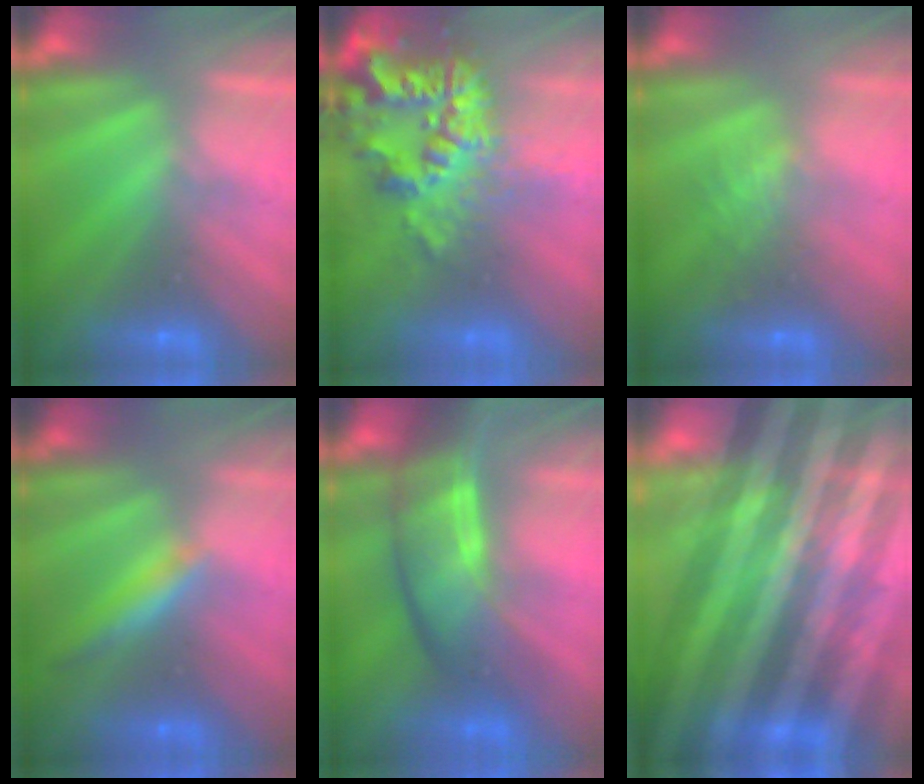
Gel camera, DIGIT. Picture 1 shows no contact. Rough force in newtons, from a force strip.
{"total": 8.2}
{"total": 2.8}
{"total": 1.6}
{"total": 9.3}
{"total": 8.1}